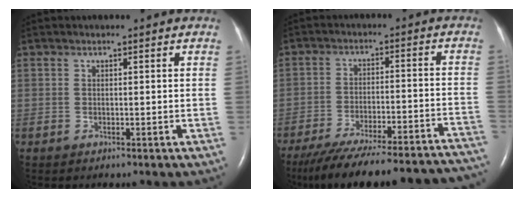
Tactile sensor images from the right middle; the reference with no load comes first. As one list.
[{"total": 29.5, "force": [-26.4, 4.0, 12.4], "torque": [-0.152, -0.029, -0.350]}]